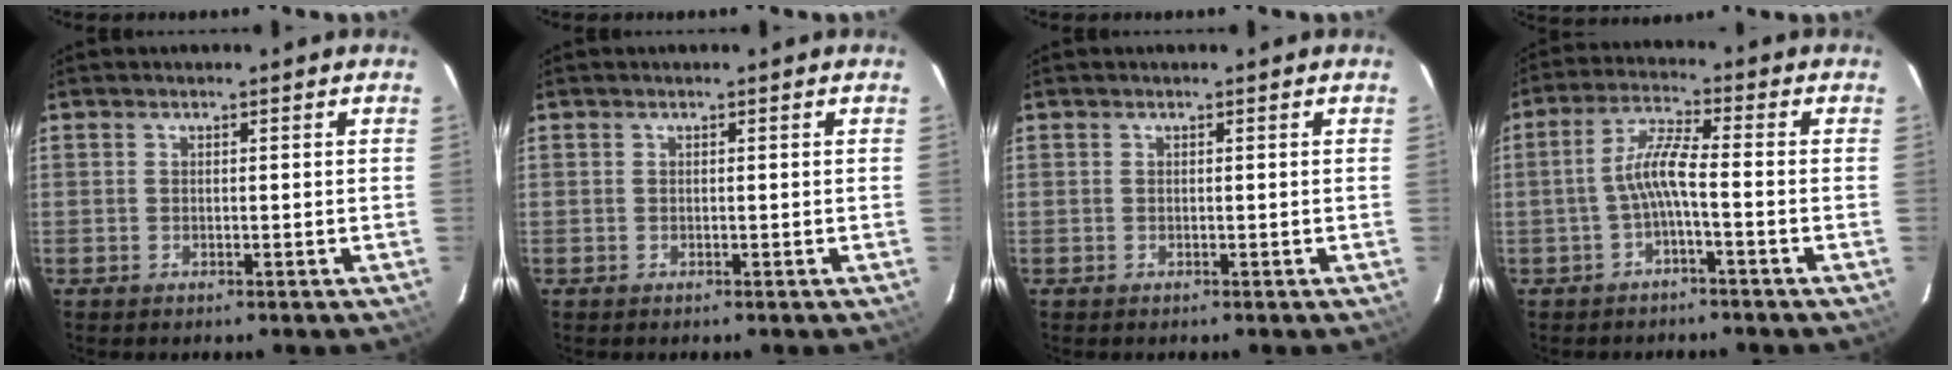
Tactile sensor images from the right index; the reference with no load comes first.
{"total": 0.0}
{"total": 0.0}
{"total": 5.4, "force": [-1.9, 0.3, 5.0], "torque": [-0.114, 0.013, -0.036]}